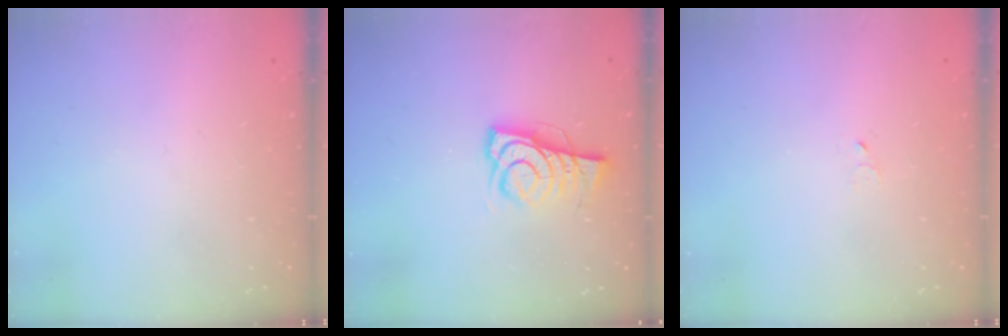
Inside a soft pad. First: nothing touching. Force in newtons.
{"total": 7.0, "press": 7.0, "slide": 1.0}
{"total": 2.4, "press": 2.4, "slide": 0.2}